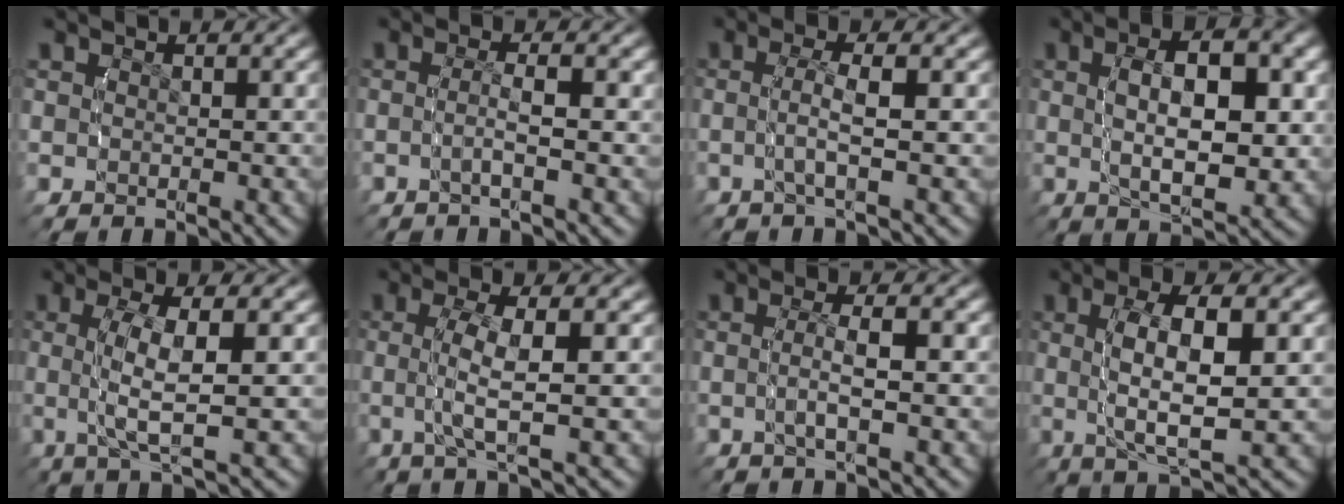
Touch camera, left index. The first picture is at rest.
{"total": 1.8, "force": [-0.7, 0.0, 1.6], "torque": [-0.035, 0.005, -0.017]}
{"total": 2.4, "force": [-0.3, 0.1, 2.4], "torque": [-0.051, 0.008, -0.014]}
{"total": 7.3, "force": [0.0, 3.3, 6.5], "torque": [-0.101, 0.003, -0.003]}
{"total": 4.5, "force": [-0.1, 1.0, 4.4], "torque": [-0.091, 0.002, -0.004]}
{"total": 3.8, "force": [0.0, 0.6, 3.8], "torque": [-0.082, 0.001, -0.005]}
{"total": 2.2, "force": [-0.4, 0.1, 2.2], "torque": [-0.043, 0.008, -0.015]}
{"total": 6.3, "force": [-0.1, 2.1, 5.9], "torque": [-0.108, 0.004, -0.003]}